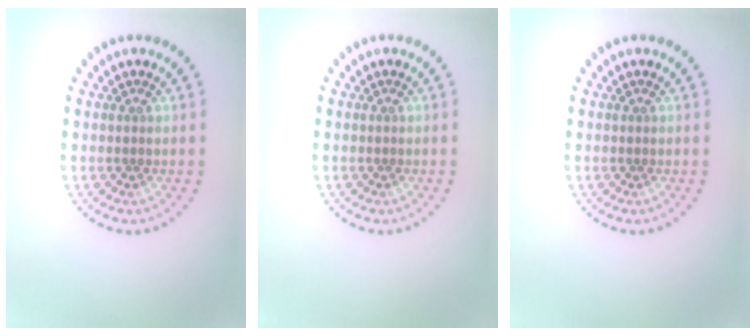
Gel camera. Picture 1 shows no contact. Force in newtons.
{"total": 0.0}
{"total": 0.0}